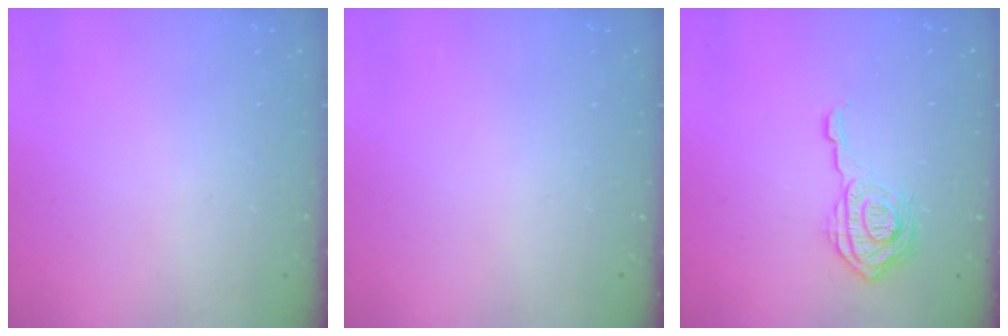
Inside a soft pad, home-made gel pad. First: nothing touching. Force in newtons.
{"total": 0.0}
{"total": 12.4, "press": 12.4, "slide": 1.3}